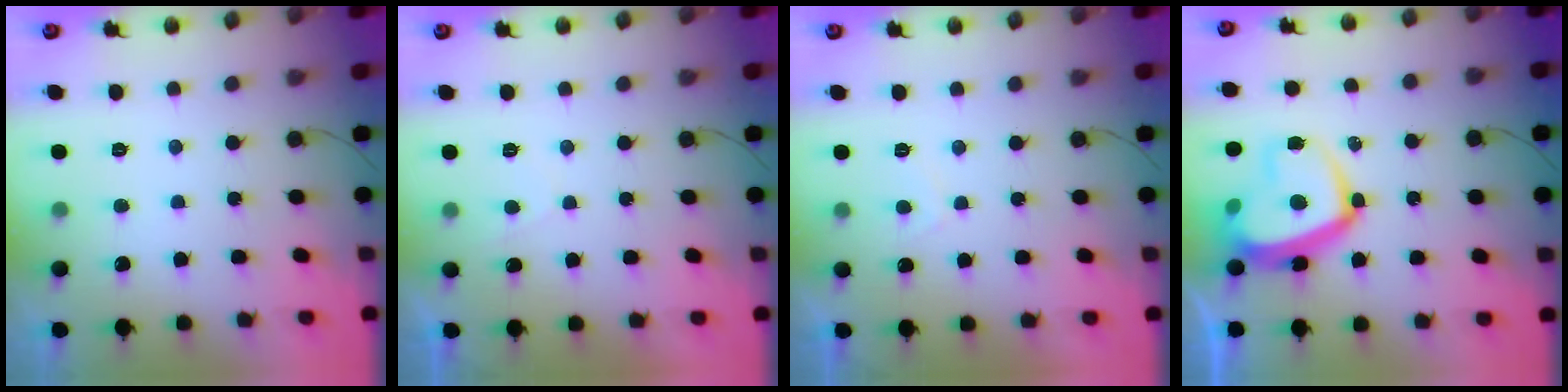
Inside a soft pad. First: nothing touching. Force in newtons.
{"total": 0.8, "press": 0.6, "slide": 0.6}
{"total": 2.1, "press": 2.0, "slide": 0.7}
{"total": 15.8, "press": 15.8, "slide": 1.3}